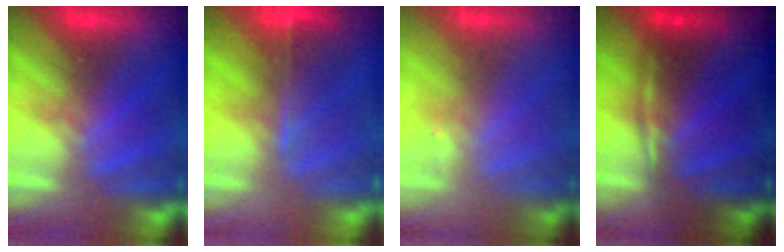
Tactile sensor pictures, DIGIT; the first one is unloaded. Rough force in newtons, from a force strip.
{"total": 7.4}
{"total": 1.6}
{"total": 1.6}